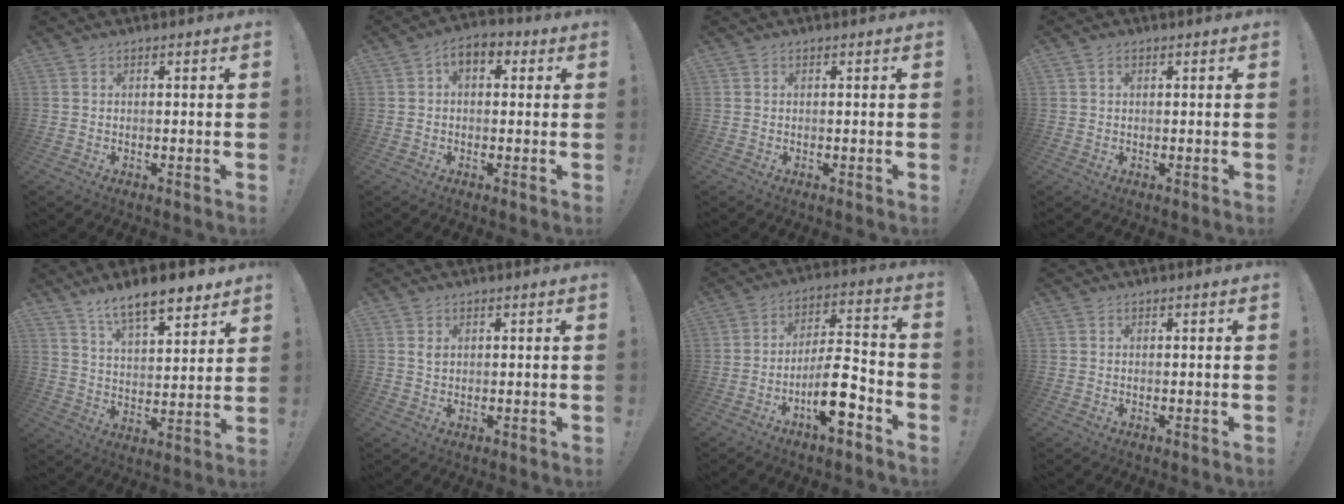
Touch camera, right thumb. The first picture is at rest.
{"total": 5.8, "force": [1.5, 3.7, 4.3], "torque": [-0.072, 0.003, 0.030]}
{"total": 0.0}
{"total": 1.1, "force": [0.5, 0.8, 0.7], "torque": [-0.009, 0.001, 0.008]}
{"total": 11.8, "force": [8.9, 4.0, 6.6], "torque": [-0.107, -0.057, 0.156]}
{"total": 1.5, "force": [0.8, 0.9, 0.7], "torque": [-0.009, -0.001, 0.014]}
{"total": 13.9, "force": [-6.5, 4.6, 11.4], "torque": [-0.180, 0.037, -0.106]}
{"total": 0.0}